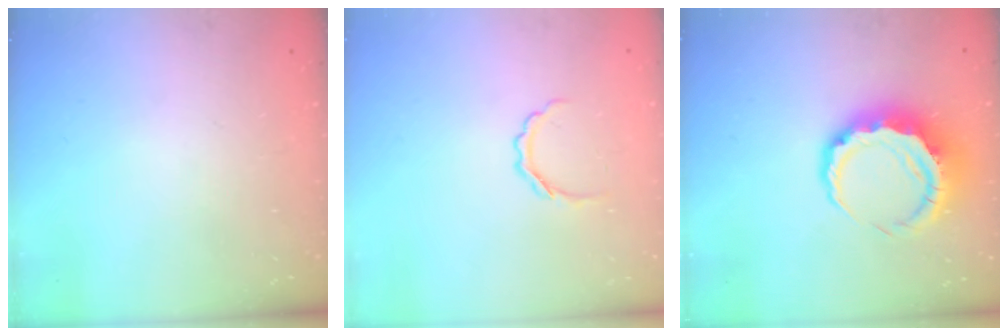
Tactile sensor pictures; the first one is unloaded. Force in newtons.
{"total": 3.8, "press": 3.7, "slide": 0.7}
{"total": 10.2, "press": 9.9, "slide": 2.2}